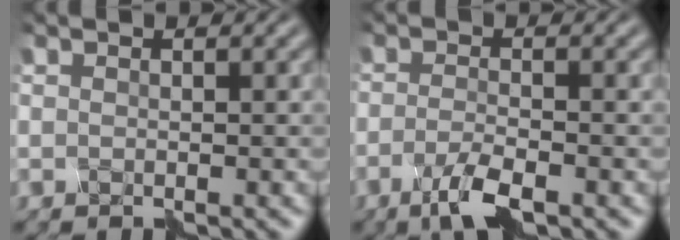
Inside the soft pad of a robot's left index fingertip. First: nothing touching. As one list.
[{"total": 3.0, "force": [-2.0, 0.3, 2.1], "torque": [-0.062, 0.001, -0.046]}]